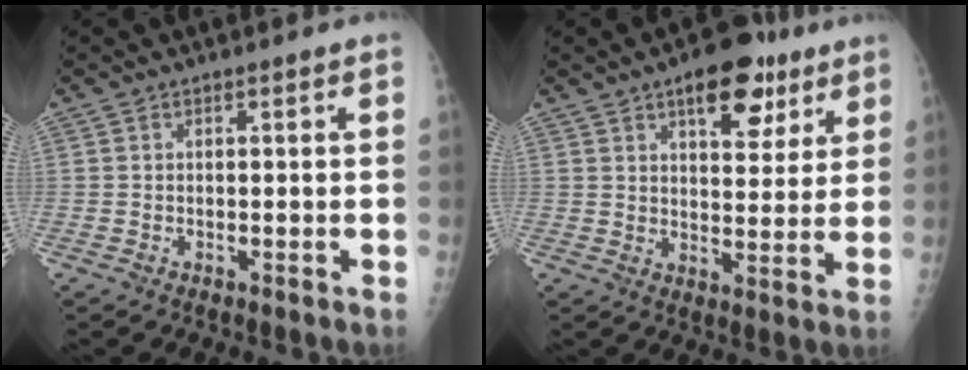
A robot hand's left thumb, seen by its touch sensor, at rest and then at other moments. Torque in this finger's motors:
{"motor_torque": [1.23, 1.29, 0.78, -0.64, 0.04]}